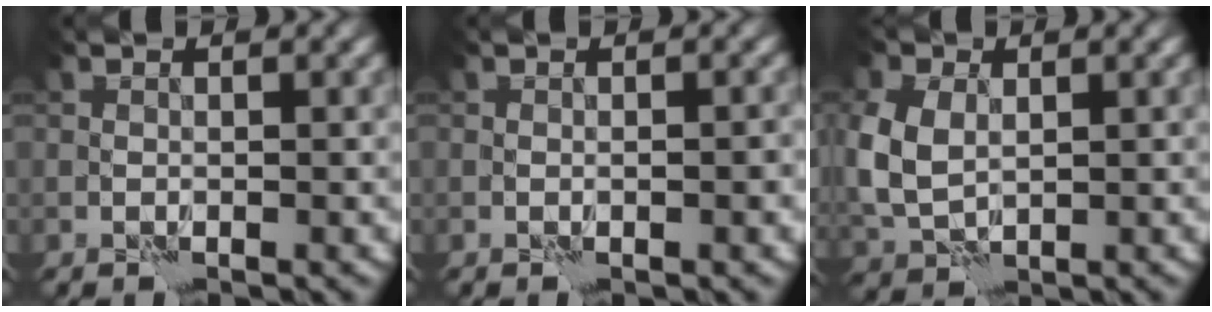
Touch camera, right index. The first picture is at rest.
{"total": 0.9, "force": [-0.4, 0.2, 0.8], "torque": [-0.012, 0.002, -0.006]}
{"total": 5.3, "force": [0.8, 3.8, 3.6], "torque": [-0.108, -0.001, 0.019]}